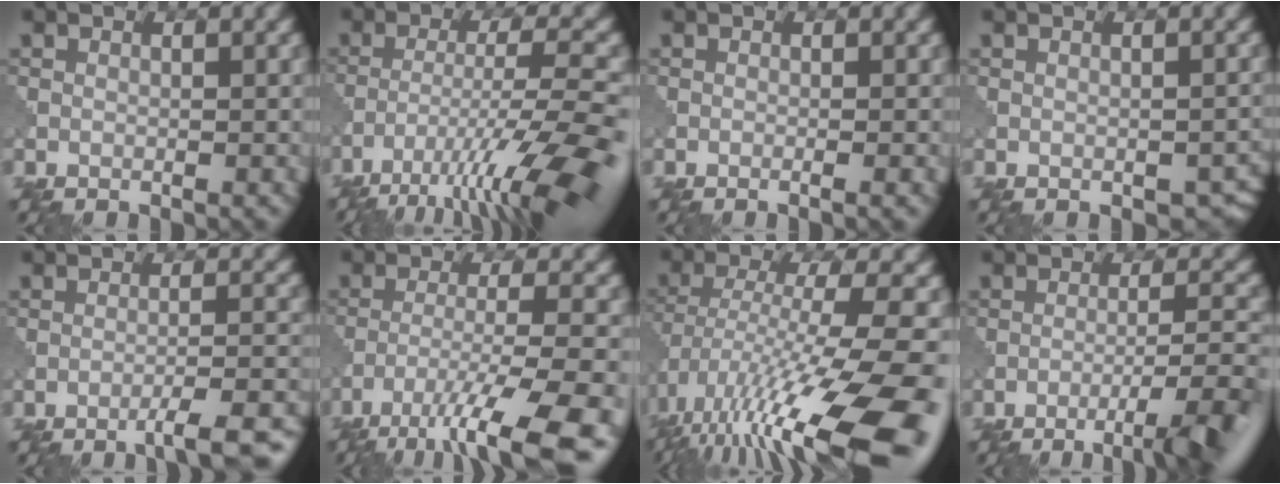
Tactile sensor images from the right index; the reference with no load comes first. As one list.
[{"total": 11.9, "force": [-7.4, 2.1, 9.1], "torque": [-0.150, 0.001, -0.115]}, {"total": 1.1, "force": [-0.3, 0.2, 1.1], "torque": [-0.012, -0.001, -0.010]}, {"total": 2.9, "force": [-0.9, 1.8, 2.0], "torque": [-0.023, -0.014, -0.002]}, {"total": 5.7, "force": [-3.9, 0.8, 4.0], "torque": [-0.054, 0.009, -0.062]}, {"total": 11.3, "force": [-7.7, 2.0, 8.0], "torque": [-0.134, -0.005, -0.124]}, {"total": 15.7, "force": [-7.7, 3.9, 13.1], "torque": [-0.240, -0.009, -0.119]}, {"total": 7.3, "force": [-4.3, 1.1, 5.8], "torque": [-0.080, 0.010, -0.068]}]